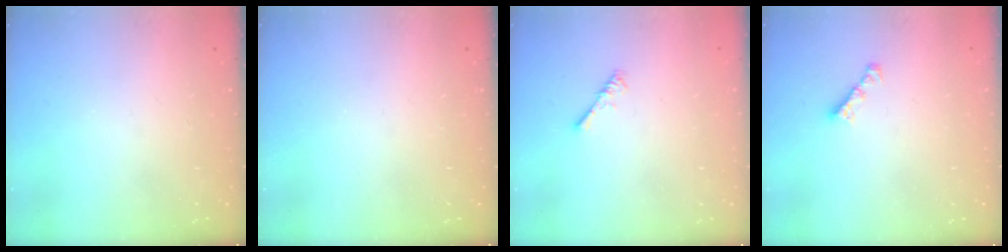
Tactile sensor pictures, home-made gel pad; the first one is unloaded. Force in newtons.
{"total": 0.0}
{"total": 0.9, "press": 0.9, "slide": 0.3}
{"total": 1.7, "press": 1.6, "slide": 0.5}